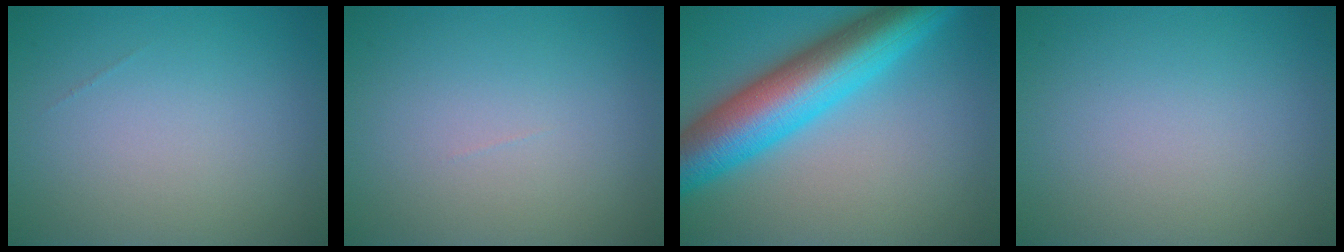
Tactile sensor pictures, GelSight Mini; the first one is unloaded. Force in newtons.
{"total": 0.0}
{"total": 10.6, "press": 10.6, "slide": 0.3}
{"total": 0.0}